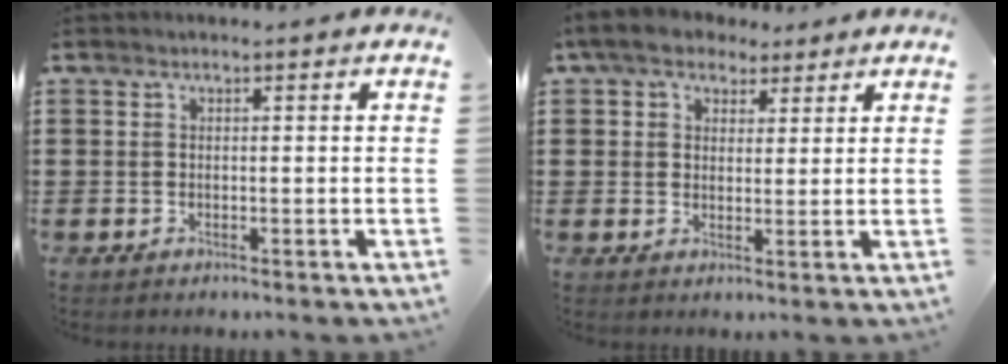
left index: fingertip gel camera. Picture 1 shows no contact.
{"total": 5.2, "force": [3.6, 3.2, 2.0], "torque": [-0.059, 0.009, 0.066]}